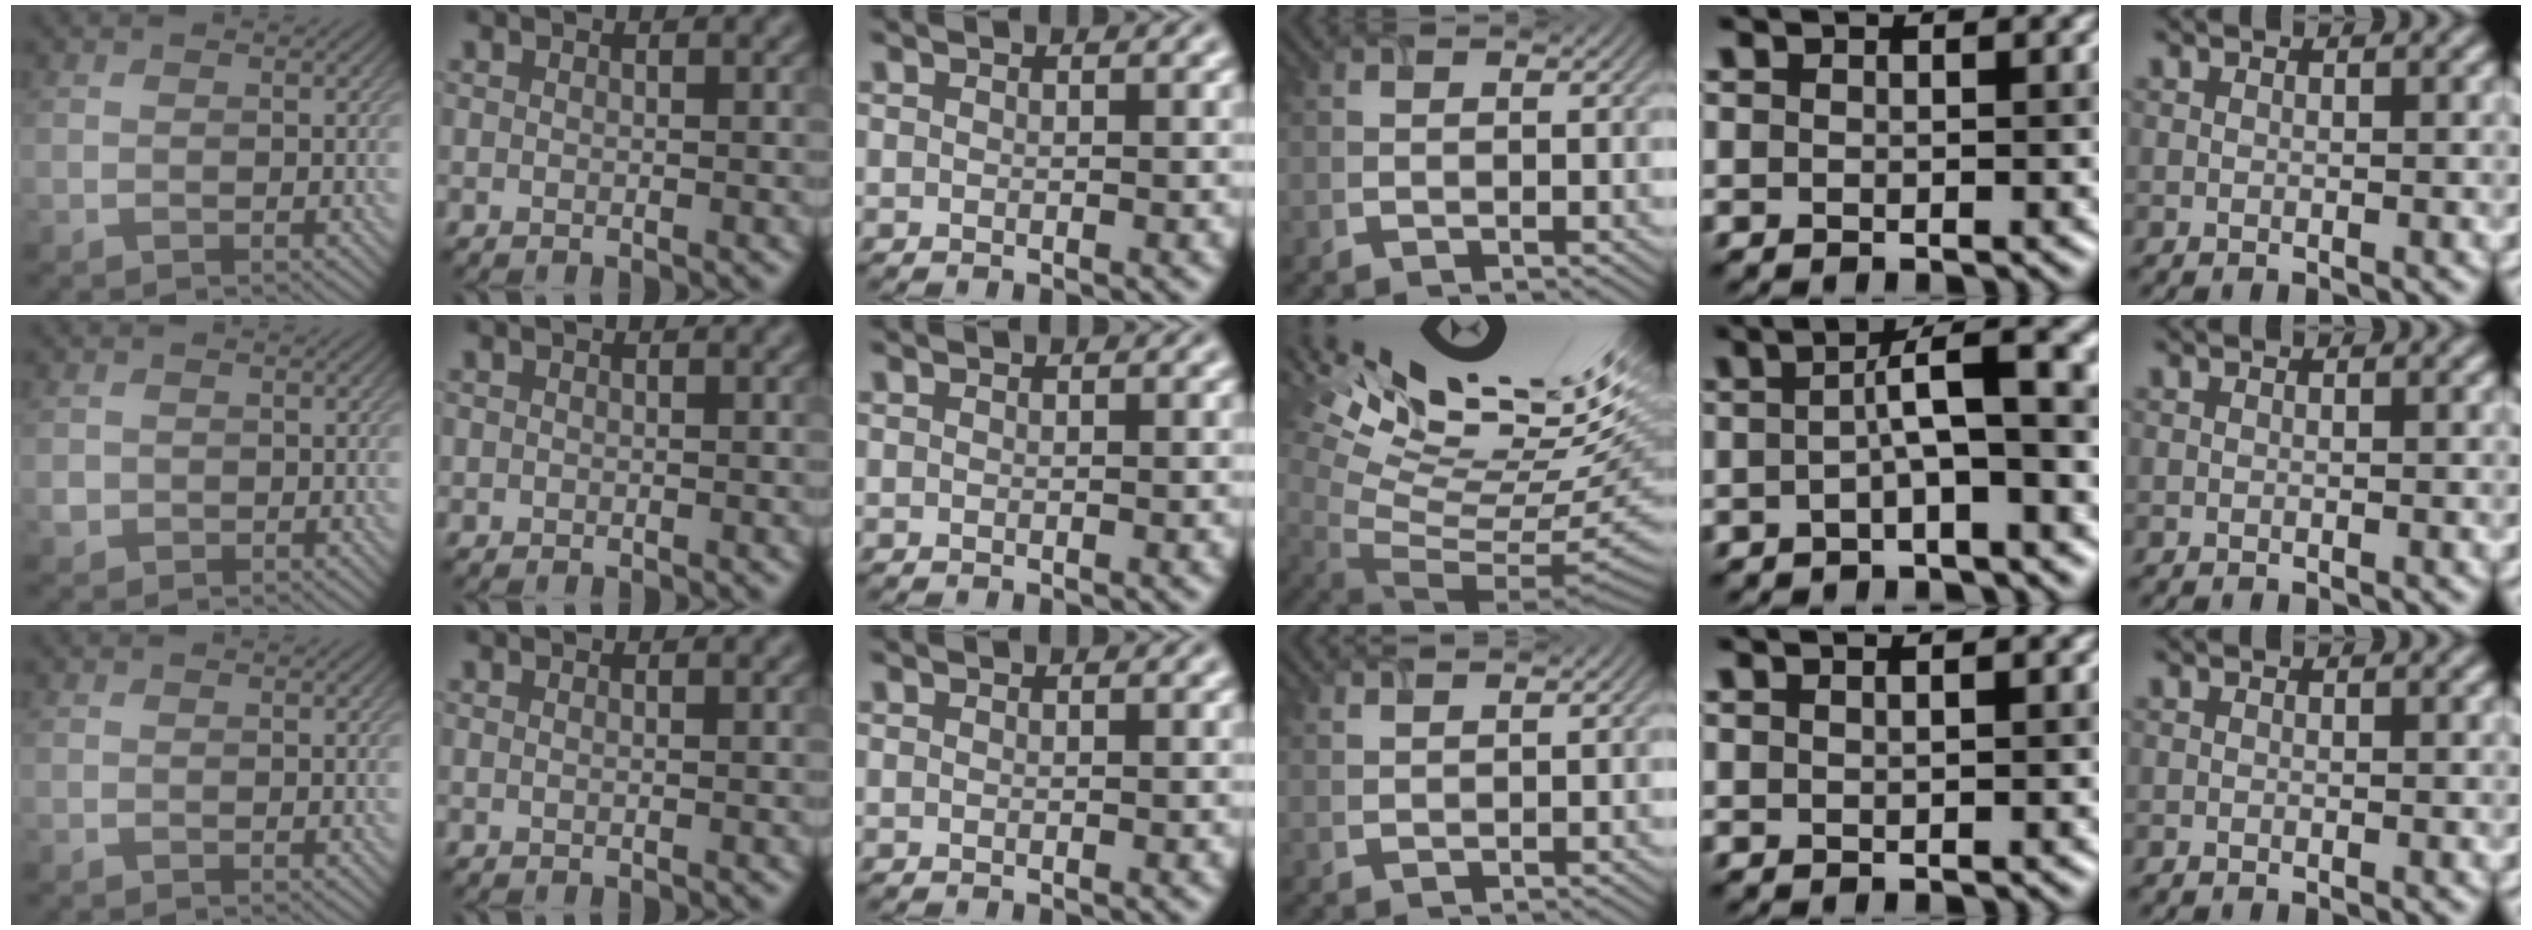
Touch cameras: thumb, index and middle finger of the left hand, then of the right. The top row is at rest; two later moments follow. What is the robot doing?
{"motion": "screw", "object": "timer"}